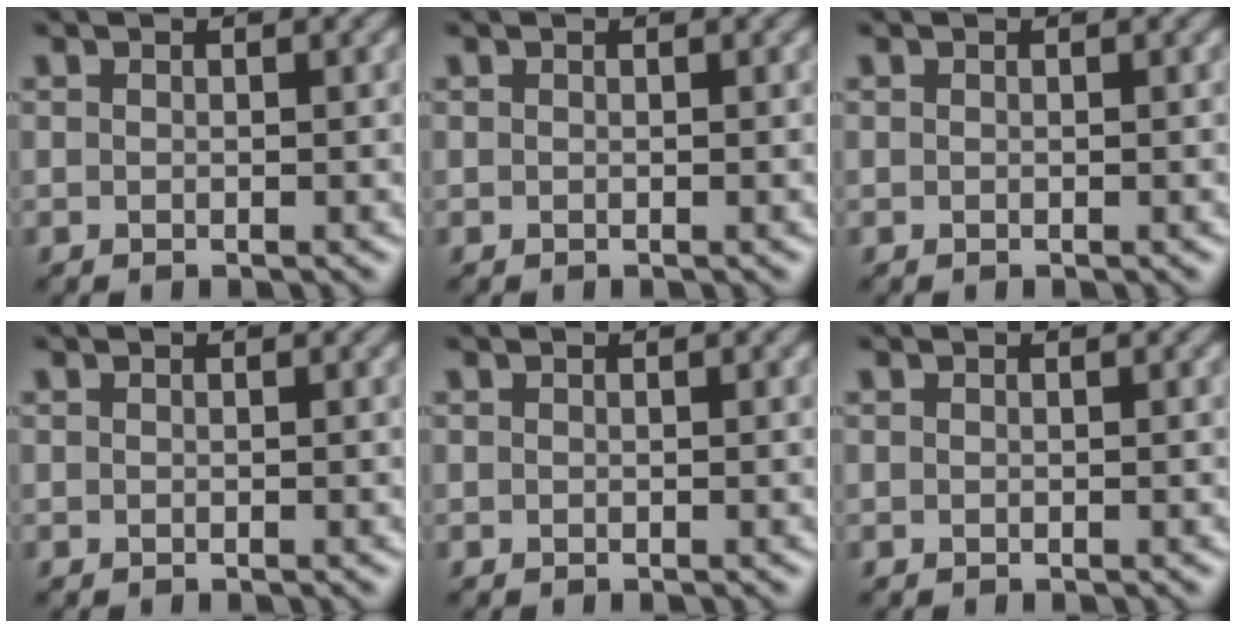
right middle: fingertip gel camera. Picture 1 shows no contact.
{"total": 0.0}
{"total": 0.0}
{"total": 0.0}
{"total": 0.0}
{"total": 0.0}